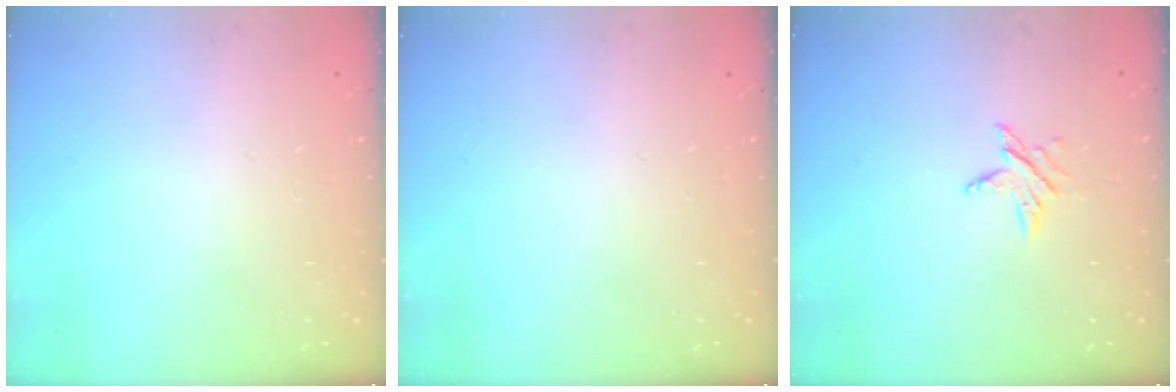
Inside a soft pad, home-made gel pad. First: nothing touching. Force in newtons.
{"total": 0.0}
{"total": 3.9, "press": 3.9, "slide": 0.5}